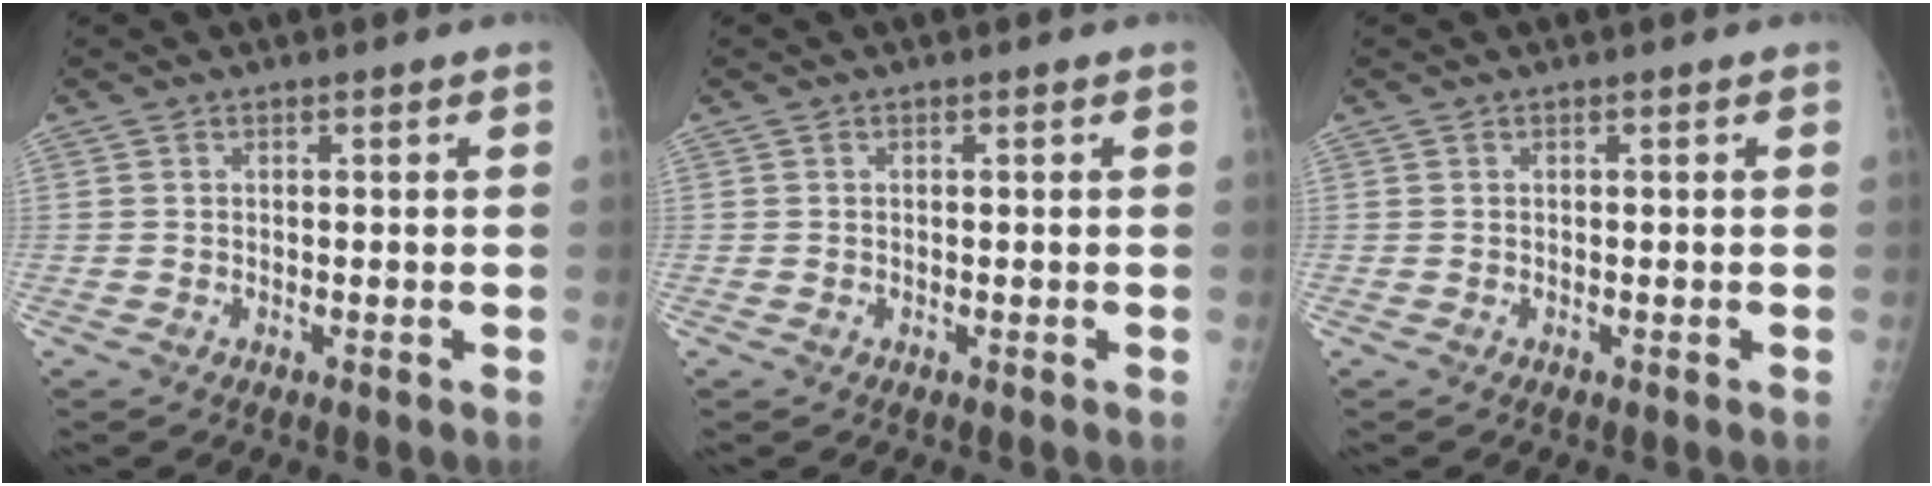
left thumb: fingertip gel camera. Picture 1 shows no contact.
{"total": 0.0}
{"total": 0.0}